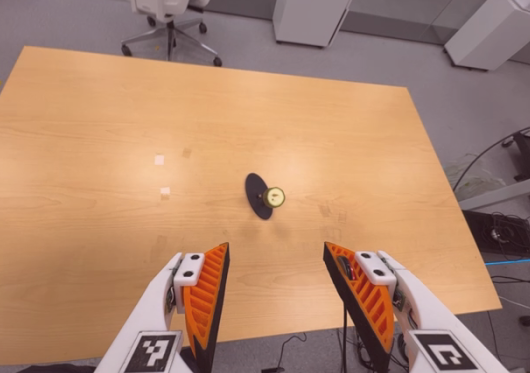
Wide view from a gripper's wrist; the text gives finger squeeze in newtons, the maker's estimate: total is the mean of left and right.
{"total": 0.0}